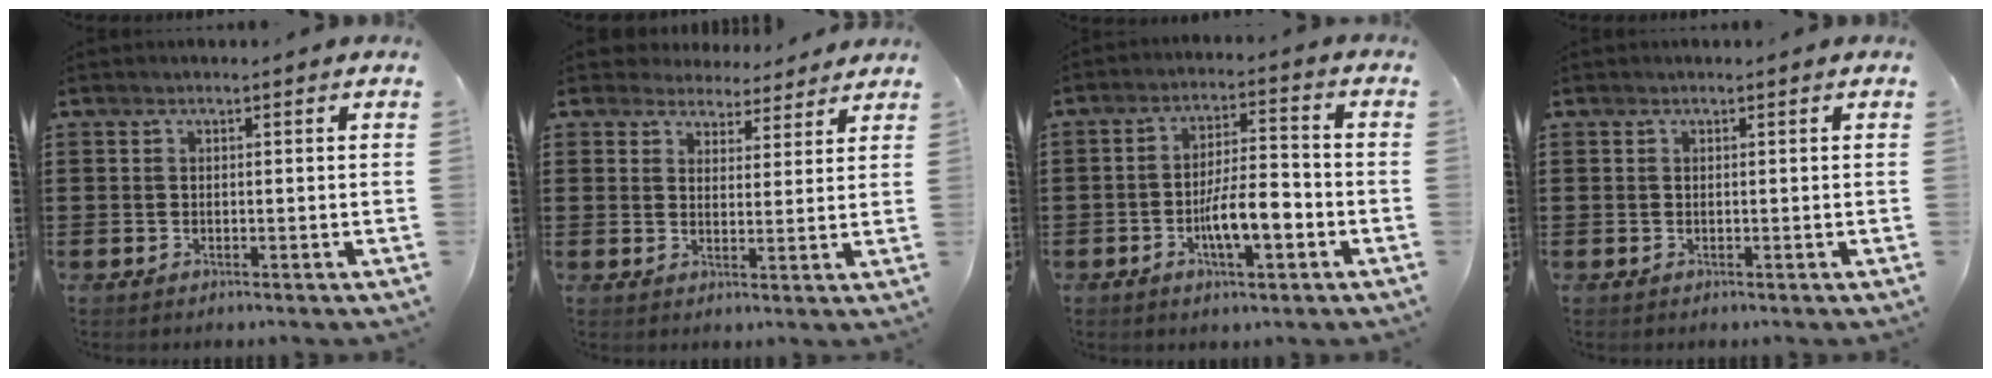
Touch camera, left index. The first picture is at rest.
{"total": 3.8, "force": [3.6, 1.2, 0.0], "torque": [-0.017, -0.010, 0.066]}
{"total": 7.8, "force": [-2.9, 2.6, 6.8], "torque": [-0.132, 0.002, -0.056]}
{"total": 0.0}